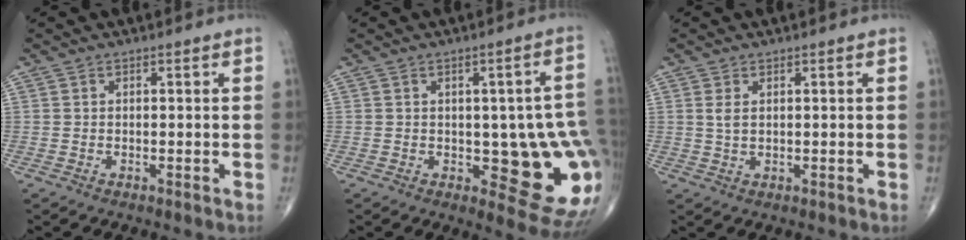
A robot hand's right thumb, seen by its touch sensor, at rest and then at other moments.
{"total": 14.6, "force": [-1.7, 5.8, 13.3], "torque": [-0.129, -0.004, -0.009]}
{"total": 1.9, "force": [0.6, 0.9, 1.5], "torque": [-0.031, 0.000, 0.018]}